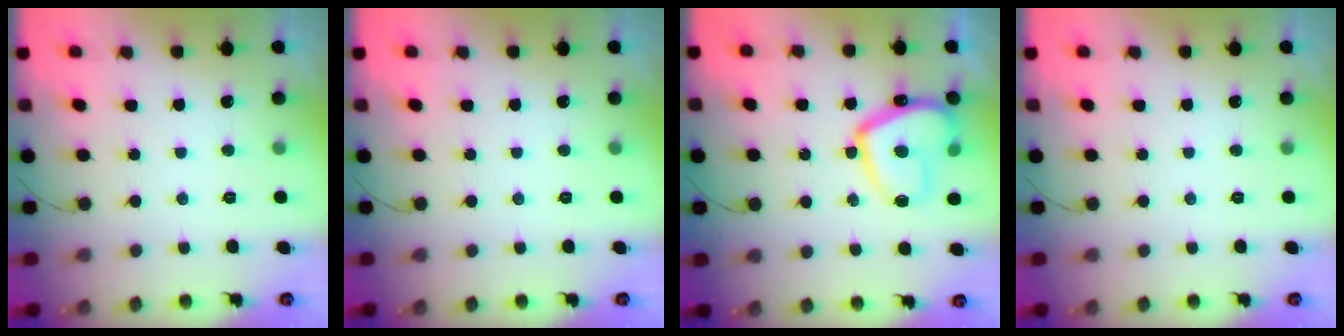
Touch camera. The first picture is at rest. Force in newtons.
{"total": 0.0}
{"total": 15.4, "press": 15.3, "slide": 1.7}
{"total": 0.0}